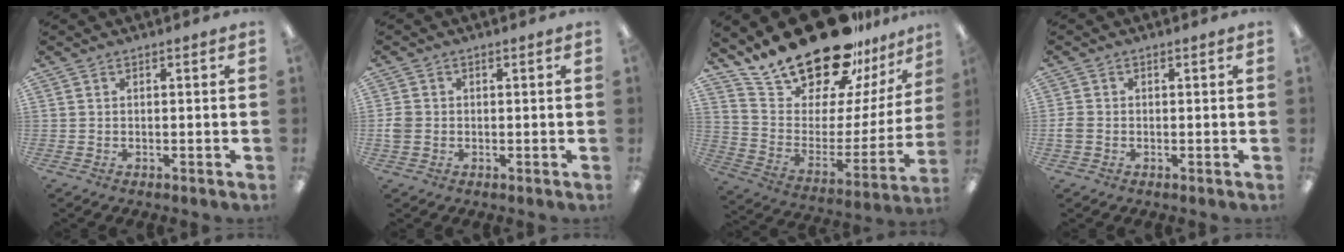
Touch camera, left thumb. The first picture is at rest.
{"total": 2.7, "force": [-0.4, 2.3, 1.4], "torque": [-0.014, 0.001, -0.008]}
{"total": 24.3, "force": [20.9, 8.5, 9.0], "torque": [-0.147, -0.158, 0.377]}
{"total": 2.0, "force": [-0.5, 1.6, 1.1], "torque": [-0.018, 0.004, -0.008]}